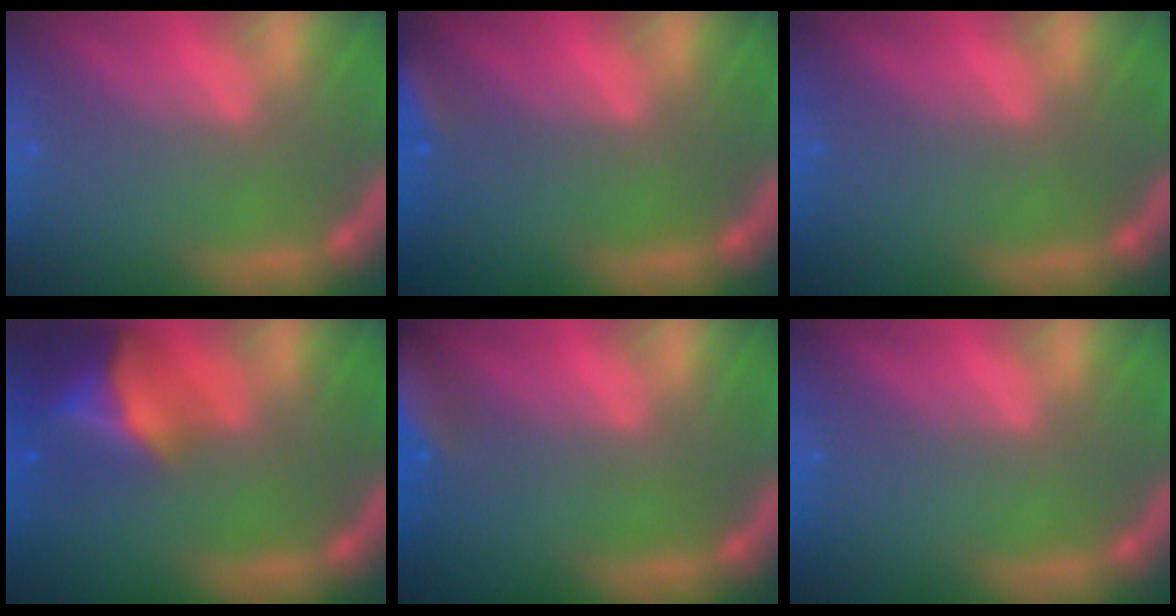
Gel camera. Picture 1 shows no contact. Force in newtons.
{"total": 2.9}
{"total": 0.0}
{"total": 8.9}
{"total": 7.0}
{"total": 0.0}